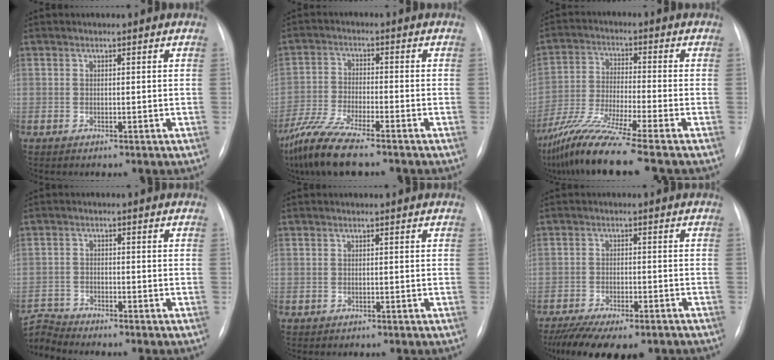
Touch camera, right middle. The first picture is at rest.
{"total": 9.5, "force": [-7.4, 0.6, 5.9], "torque": [-0.124, -0.031, -0.138]}
{"total": 12.9, "force": [-9.9, -1.9, 8.0], "torque": [-0.158, -0.043, -0.179]}
{"total": 4.5, "force": [-4.2, -1.1, -0.9], "torque": [0.010, -0.011, -0.081]}
{"total": 0.0}
{"total": 14.3, "force": [-10.7, 5.1, 7.9], "torque": [-0.161, -0.019, -0.154]}